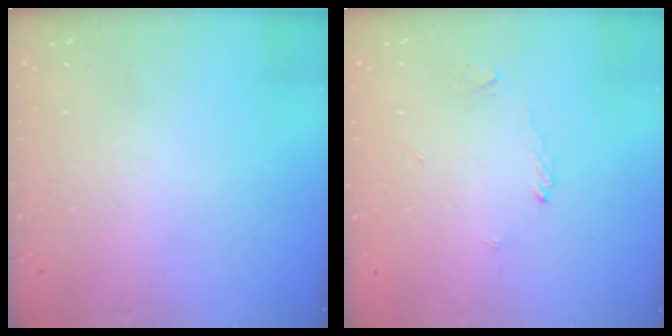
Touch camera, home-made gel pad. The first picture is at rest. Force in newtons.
{"total": 2.0, "press": 2.0, "slide": 0.2}